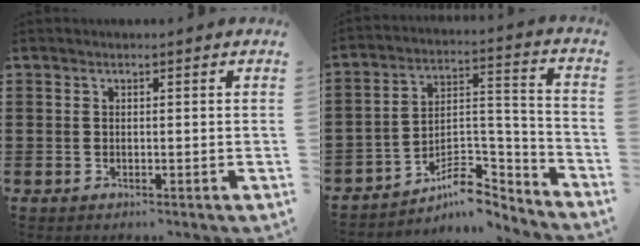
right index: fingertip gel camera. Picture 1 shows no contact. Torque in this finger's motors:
{"motor_torque": [-0.24, -0.74, 0.13, 0.00]}